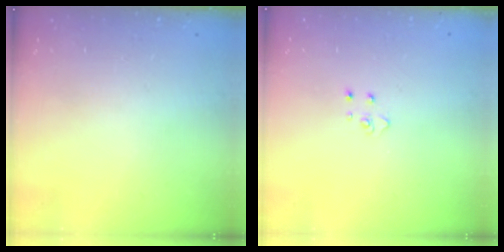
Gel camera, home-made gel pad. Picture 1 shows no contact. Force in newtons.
{"total": 3.2, "press": 3.2, "slide": 0.4}